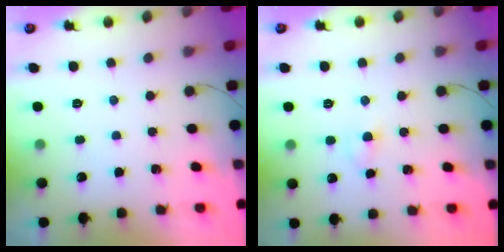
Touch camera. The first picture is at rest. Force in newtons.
{"total": 2.7, "press": 2.6, "slide": 1.0}